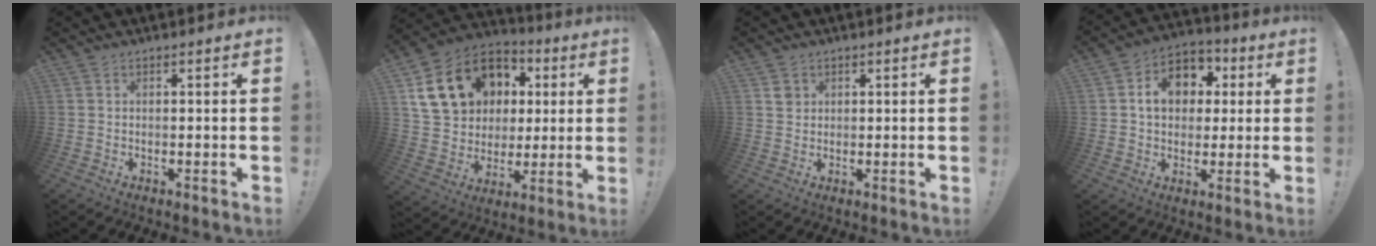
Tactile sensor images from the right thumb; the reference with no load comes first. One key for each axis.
{"total": 20.0, "fx": 7.9, "fy": 15.6, "fz": 9.7, "tx": -0.148, "ty": -0.019, "tz": 0.177}
{"total": 2.3, "fx": 1.2, "fy": 2.0, "fz": 0.4, "tx": 0.014, "ty": -0.009, "tz": 0.019}
{"total": 12.5, "fx": 3.1, "fy": 10.0, "fz": 6.8, "tx": -0.092, "ty": -0.002, "tz": 0.062}